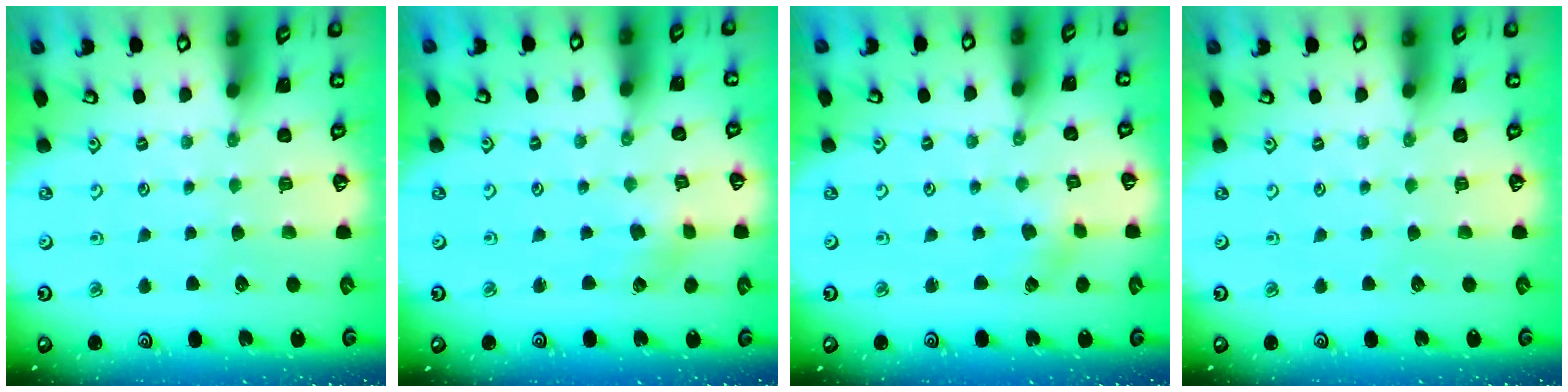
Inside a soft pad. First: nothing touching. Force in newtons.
{"total": 2.4, "press": 2.3, "slide": 0.5}
{"total": 1.6, "press": 1.6, "slide": 0.1}
{"total": 0.0}